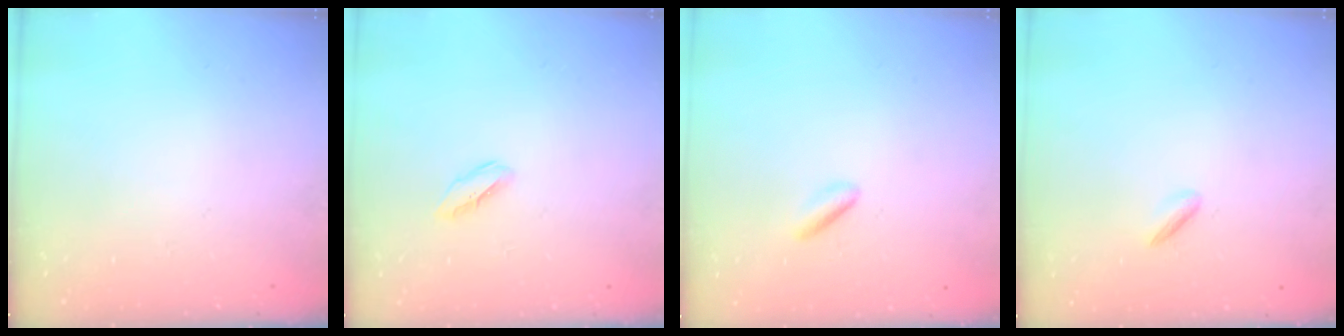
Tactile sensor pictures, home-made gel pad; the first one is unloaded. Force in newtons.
{"total": 2.2, "press": 2.1, "slide": 0.7}
{"total": 1.9, "press": 1.7, "slide": 0.7}
{"total": 1.9, "press": 1.8, "slide": 0.6}